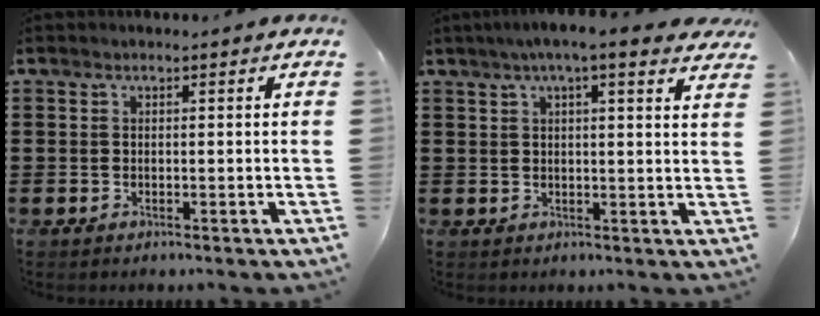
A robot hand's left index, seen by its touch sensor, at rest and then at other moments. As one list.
[{"total": 5.0, "force": [3.8, 0.8, 3.2], "torque": [-0.066, 0.000, 0.063]}]